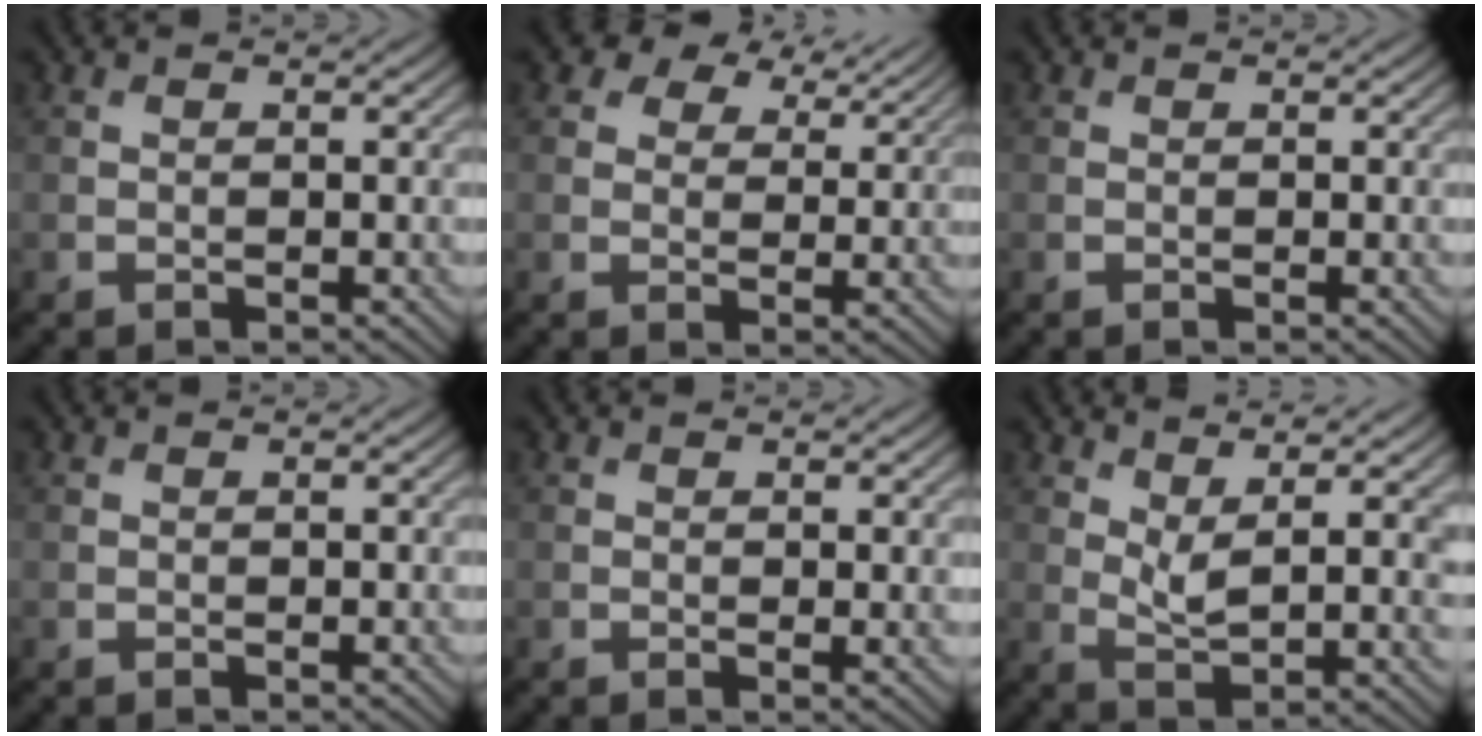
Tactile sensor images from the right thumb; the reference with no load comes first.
{"total": 8.8, "force": [6.1, 4.8, 4.0], "torque": [-0.077, 0.000, 0.090]}
{"total": 0.0}
{"total": 0.0}
{"total": 1.1, "force": [0.3, 0.3, 1.1], "torque": [-0.013, -0.006, 0.008]}
{"total": 6.9, "force": [2.9, 2.4, 5.8], "torque": [-0.108, -0.006, 0.058]}